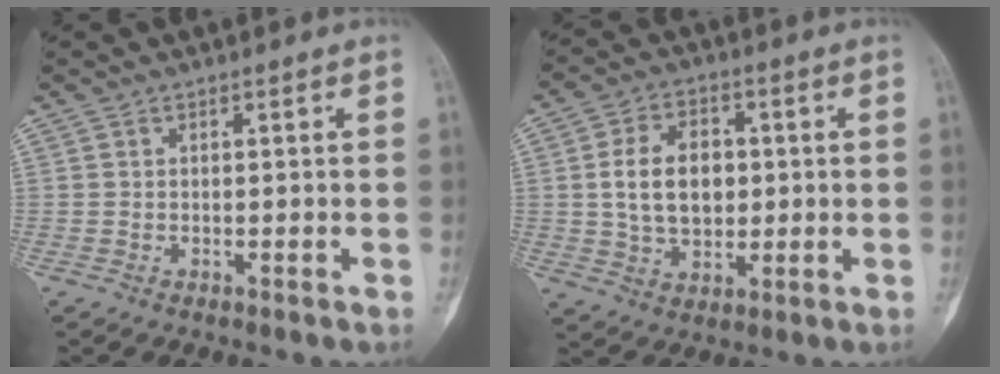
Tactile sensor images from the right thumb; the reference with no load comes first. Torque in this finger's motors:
{"motor_torque": [1.52, 1.42, 0.51, -0.30, 0.36]}